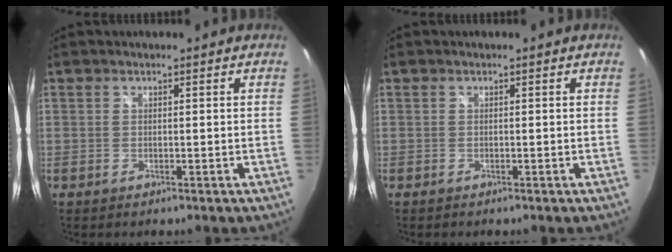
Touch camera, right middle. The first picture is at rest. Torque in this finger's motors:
{"motor_torque": [-0.23, 0.07, 0.03, 0.00]}